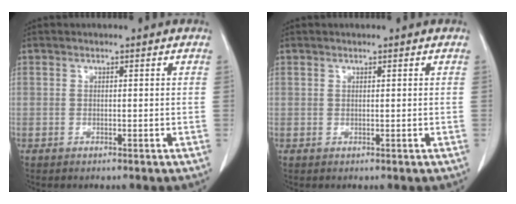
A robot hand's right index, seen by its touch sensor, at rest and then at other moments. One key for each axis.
{"total": 0.0}